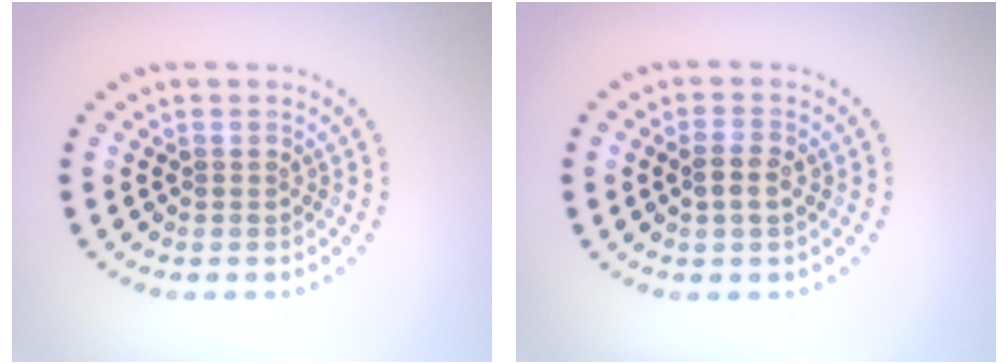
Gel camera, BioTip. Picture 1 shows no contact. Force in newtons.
{"total": 2.1, "press": 2.0, "slide": 0.5}